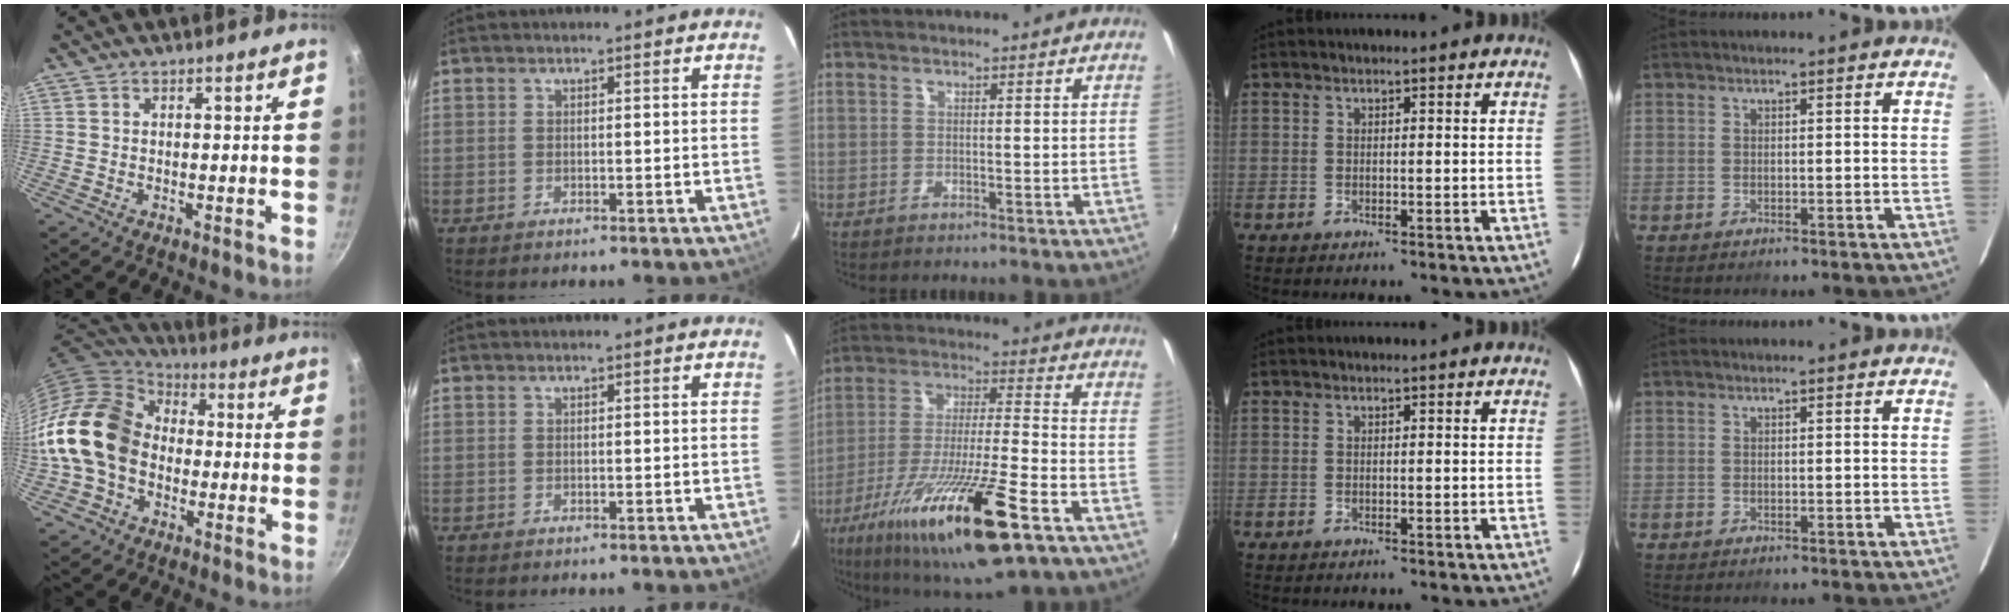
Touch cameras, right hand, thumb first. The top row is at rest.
{"thumb": {"total": 18.1, "force": [-1.9, 13.9, 11.5], "torque": [-0.192, 0.049, -0.049]}, "middle": {"total": 22.6, "force": [-12.0, 3.7, 18.9], "torque": [-0.352, -0.052, -0.211]}}